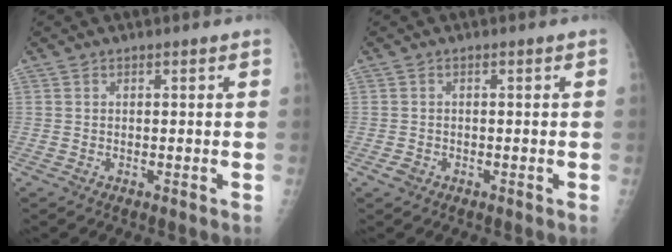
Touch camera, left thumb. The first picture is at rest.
{"total": 1.3, "force": [-0.8, 1.0, 0.3], "torque": [-0.003, 0.003, -0.013]}